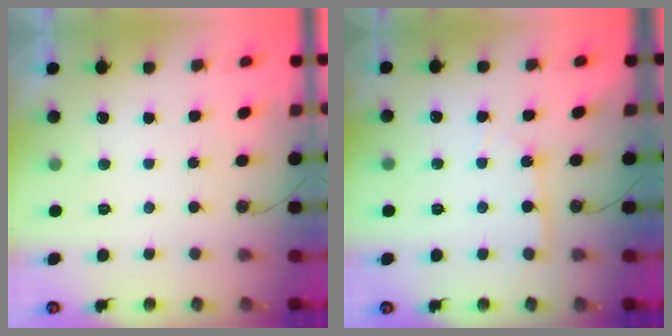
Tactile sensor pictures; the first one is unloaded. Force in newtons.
{"total": 4.9, "press": 4.8, "slide": 0.8}